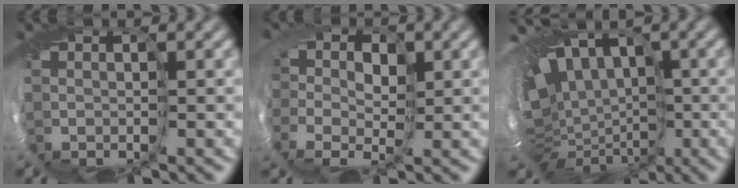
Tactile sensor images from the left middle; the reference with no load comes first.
{"total": 2.6, "force": [-0.4, 2.2, 1.2], "torque": [-0.001, -0.009, -0.022]}
{"total": 13.6, "force": [-0.3, 9.0, 10.2], "torque": [-0.147, -0.018, -0.002]}